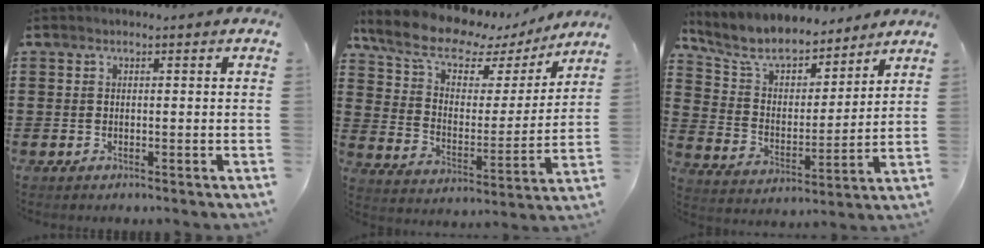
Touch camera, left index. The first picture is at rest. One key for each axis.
{"total": 10.1, "fx": 7.8, "fy": 4.4, "fz": 4.6, "tx": -0.120, "ty": -0.039, "tz": 0.136}
{"total": 8.2, "fx": 7.5, "fy": 2.4, "fz": 2.0, "tx": -0.081, "ty": -0.048, "tz": 0.134}